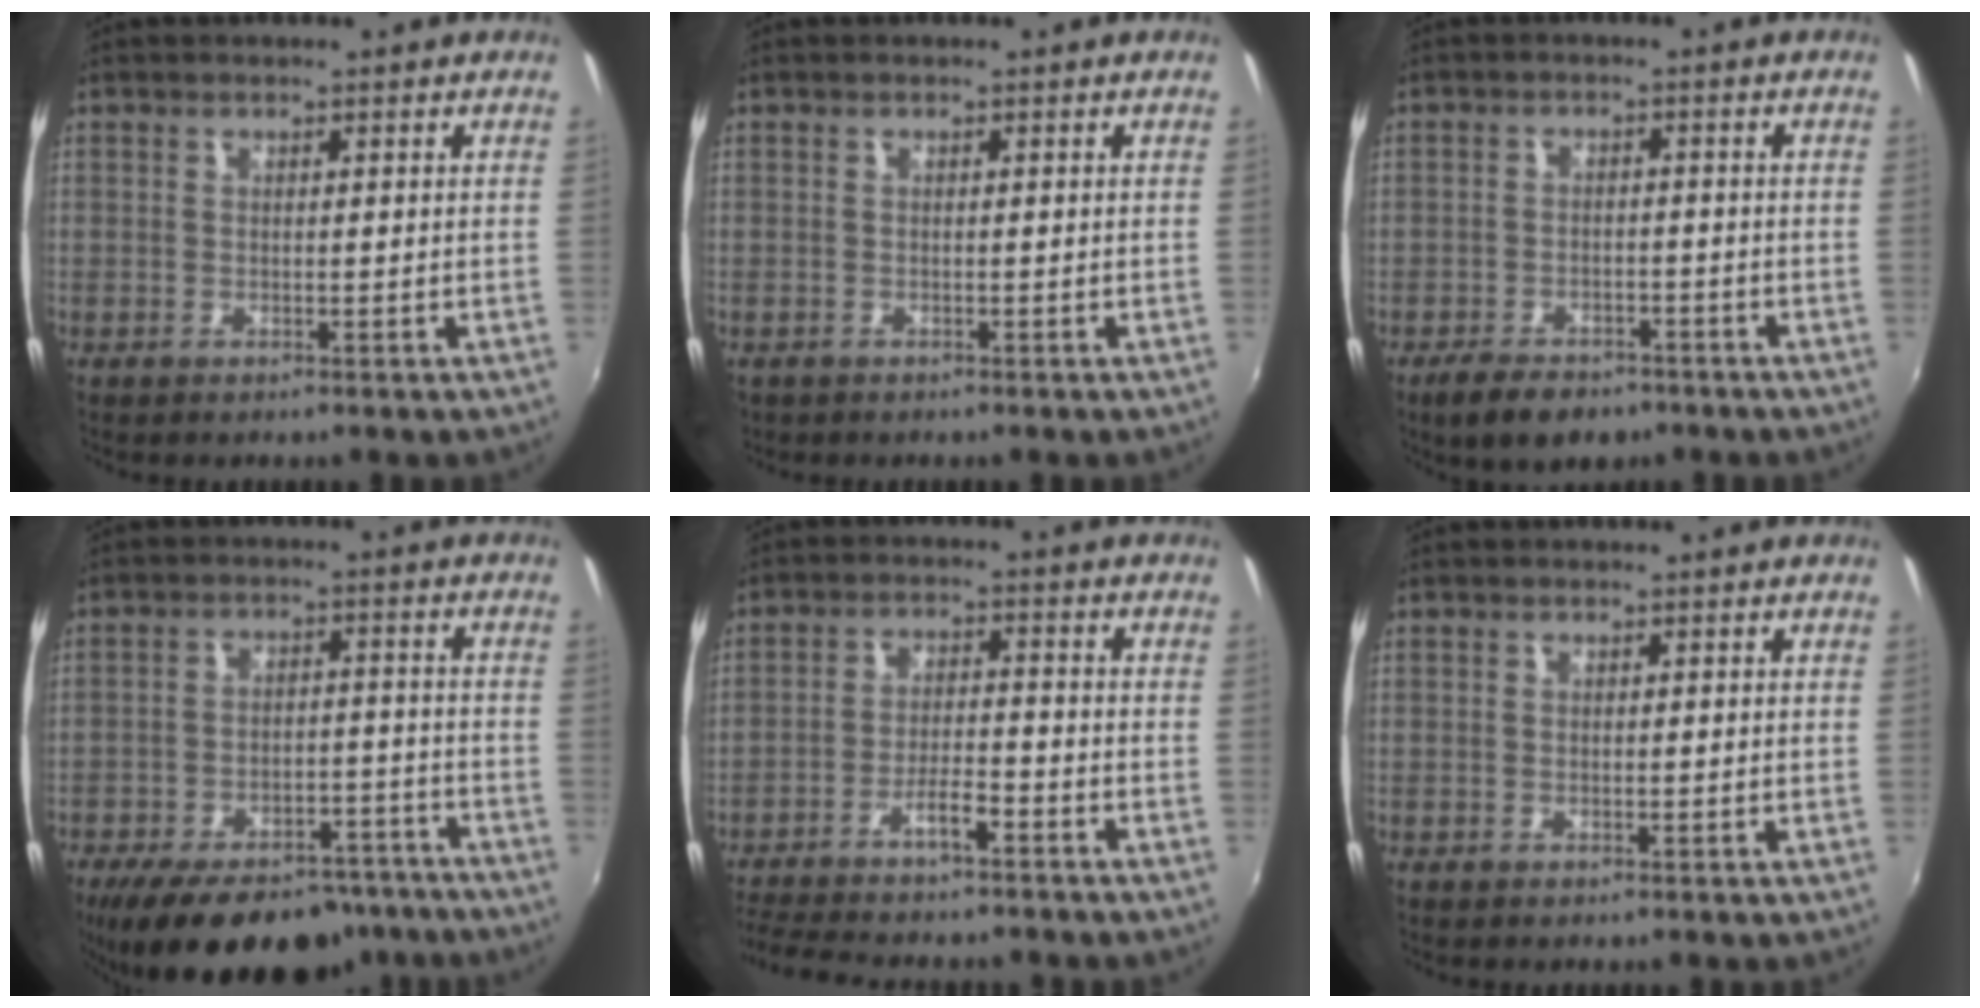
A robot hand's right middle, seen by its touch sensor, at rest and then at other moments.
{"total": 0.6, "force": [-0.4, 0.5, 0.1], "torque": [-0.004, -0.002, -0.006]}
{"total": 7.5, "force": [-5.4, 3.7, 3.6], "torque": [-0.090, -0.004, -0.084]}
{"total": 21.6, "force": [-17.0, 8.7, 10.0], "torque": [-0.187, -0.002, -0.227]}
{"total": 10.7, "force": [-9.2, 1.5, 5.4], "torque": [-0.121, 0.002, -0.153]}
{"total": 0.0}